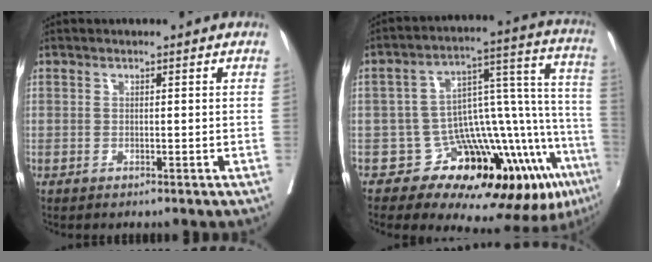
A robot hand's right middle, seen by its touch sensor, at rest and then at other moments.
{"total": 20.0, "force": [-10.9, 6.1, 15.6], "torque": [-0.111, 0.082, -0.146]}